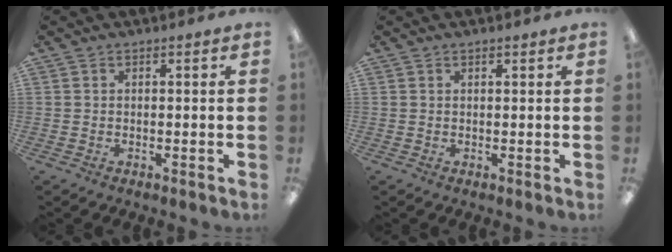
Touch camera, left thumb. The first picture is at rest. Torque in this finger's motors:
{"motor_torque": [0.03, 0.03, -0.23, 0.04, 0.05]}